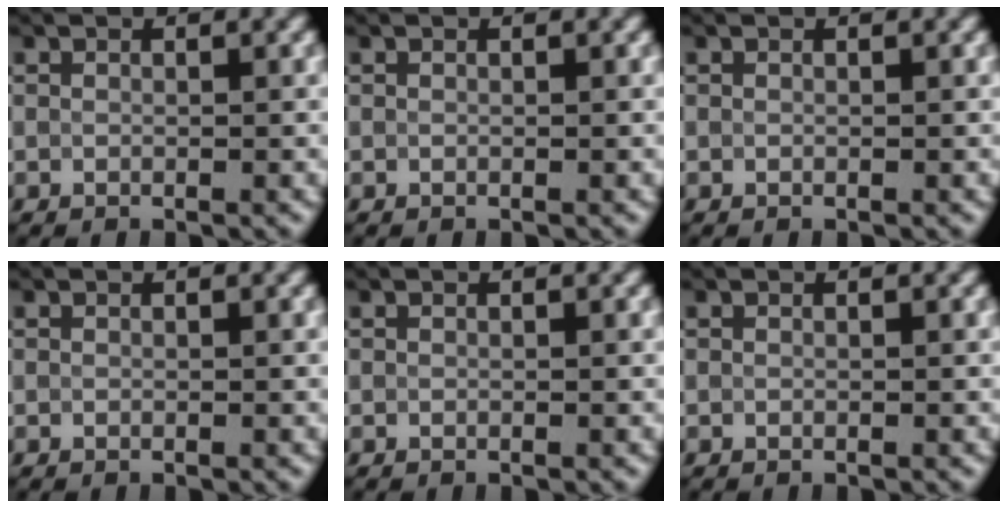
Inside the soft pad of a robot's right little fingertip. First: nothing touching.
{"total": 0.0}
{"total": 0.0}
{"total": 0.0}
{"total": 0.0}
{"total": 0.0}